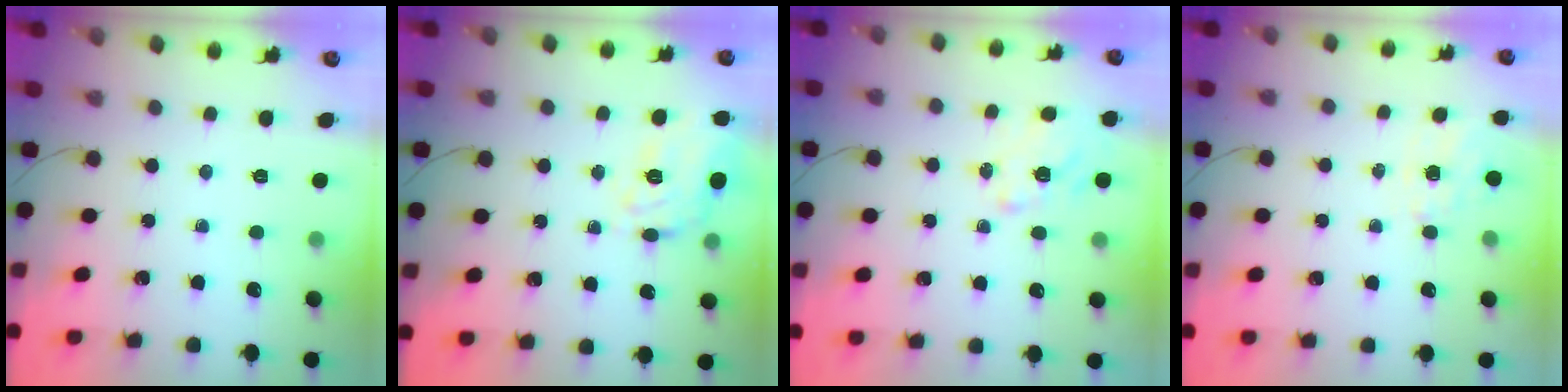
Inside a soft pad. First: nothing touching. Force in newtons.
{"total": 11.3, "press": 11.2, "slide": 1.3}
{"total": 1.4, "press": 1.2, "slide": 0.8}
{"total": 5.5, "press": 5.3, "slide": 1.3}